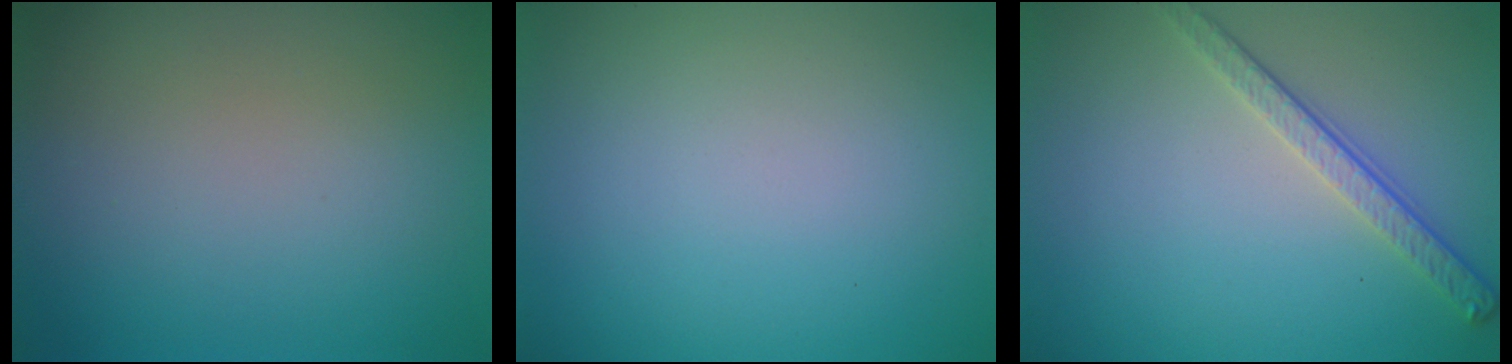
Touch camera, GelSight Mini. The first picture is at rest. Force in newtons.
{"total": 0.0}
{"total": 2.9, "press": 2.5, "slide": 1.5}